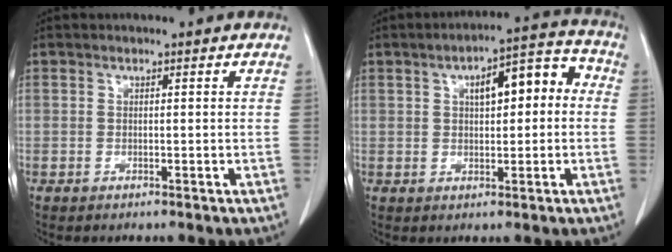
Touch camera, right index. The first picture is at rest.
{"total": 8.8, "force": [1.6, 3.2, 8.0], "torque": [-0.109, 0.039, 0.020]}